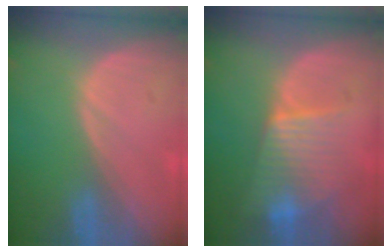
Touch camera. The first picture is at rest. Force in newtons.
{"total": 6.9, "press": 6.7, "slide": 1.7}